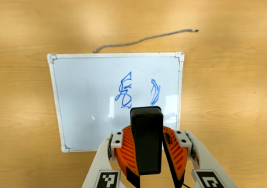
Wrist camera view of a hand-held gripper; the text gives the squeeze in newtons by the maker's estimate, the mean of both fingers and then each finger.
{"total": 9.9, "left": 10.2, "right": 9.5}